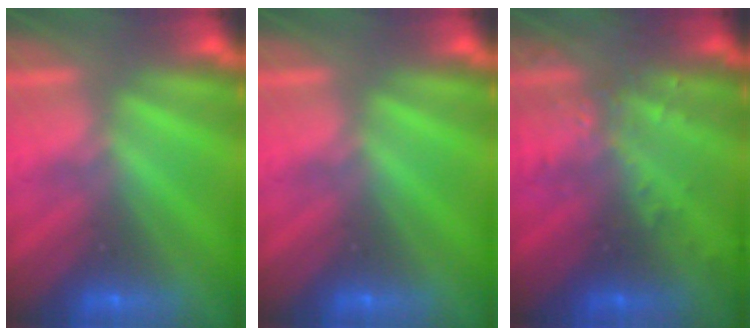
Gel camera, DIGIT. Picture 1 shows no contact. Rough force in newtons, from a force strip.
{"total": 0.0}
{"total": 3.1}